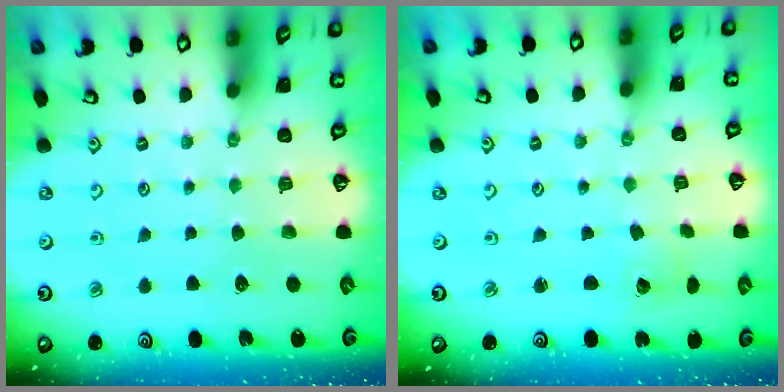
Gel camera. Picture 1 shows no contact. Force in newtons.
{"total": 1.8, "press": 1.8, "slide": 0.1}